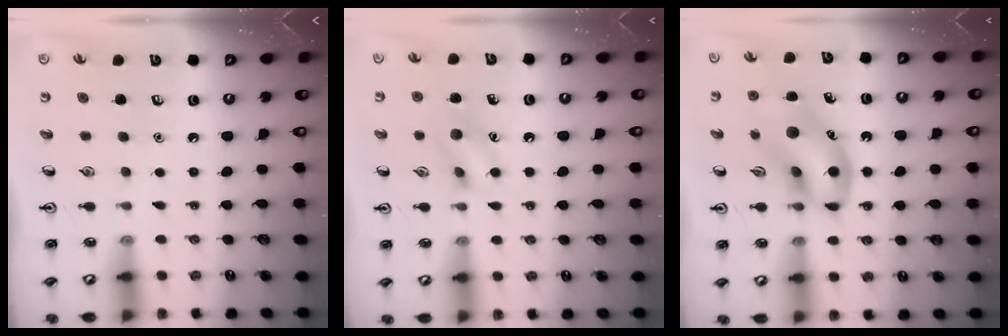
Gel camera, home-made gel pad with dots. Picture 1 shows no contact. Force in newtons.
{"total": 9.3, "press": 9.2, "slide": 1.4}
{"total": 15.2, "press": 14.9, "slide": 2.7}